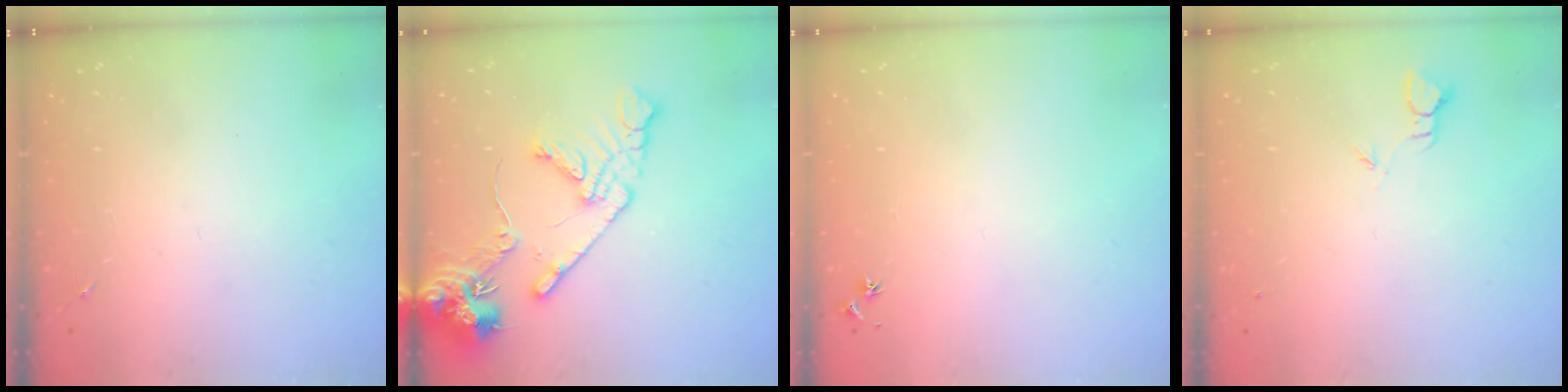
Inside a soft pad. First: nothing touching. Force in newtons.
{"total": 15.4, "press": 15.2, "slide": 2.2}
{"total": 3.0, "press": 2.9, "slide": 0.4}
{"total": 1.8, "press": 1.8, "slide": 0.0}